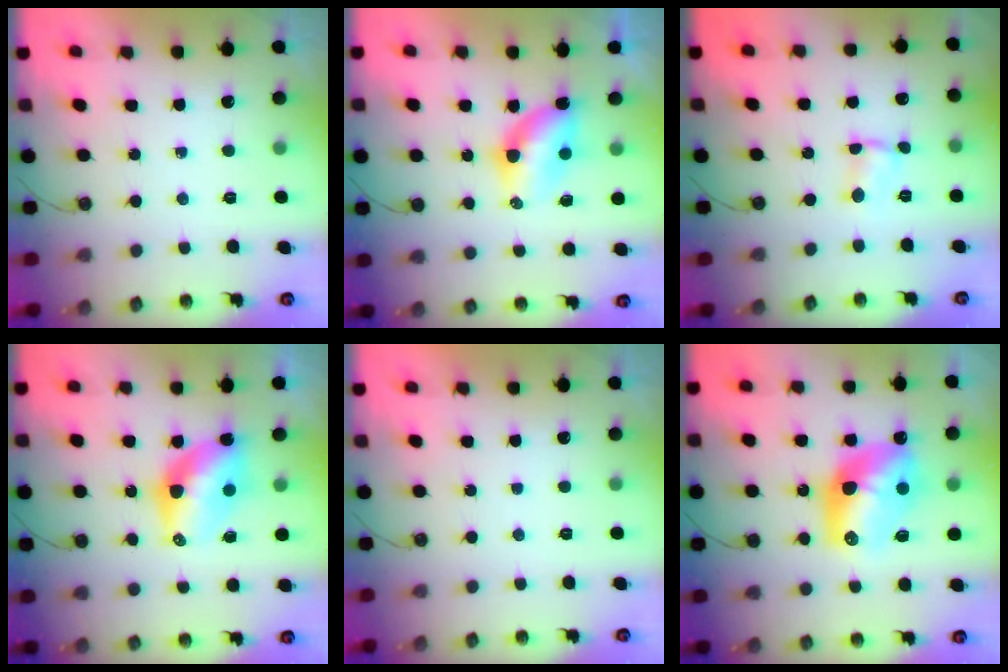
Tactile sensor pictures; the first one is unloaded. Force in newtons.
{"total": 6.5, "press": 6.4, "slide": 0.6}
{"total": 1.9, "press": 1.9, "slide": 0.2}
{"total": 10.5, "press": 10.5, "slide": 1.0}
{"total": 0.0}
{"total": 14.3, "press": 14.2, "slide": 1.1}